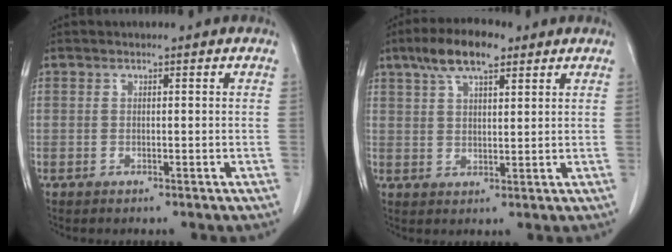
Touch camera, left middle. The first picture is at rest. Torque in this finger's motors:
{"motor_torque": [1.29, -0.85, 0.11, 0.09]}